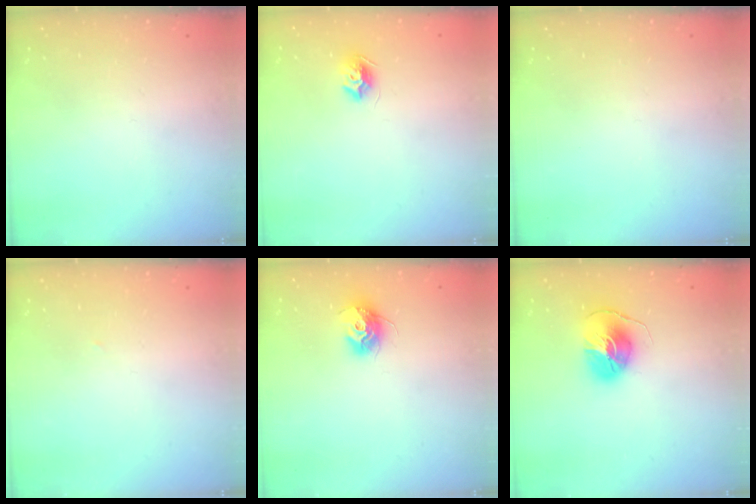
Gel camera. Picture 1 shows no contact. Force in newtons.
{"total": 7.8, "press": 7.8, "slide": 0.2}
{"total": 0.0}
{"total": 1.3, "press": 1.3, "slide": 0.0}
{"total": 10.2, "press": 10.2, "slide": 0.6}
{"total": 8.4, "press": 8.4, "slide": 0.2}